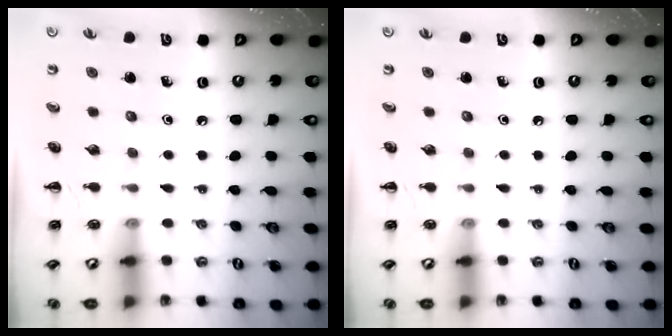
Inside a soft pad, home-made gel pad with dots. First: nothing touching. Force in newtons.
{"total": 0.0}